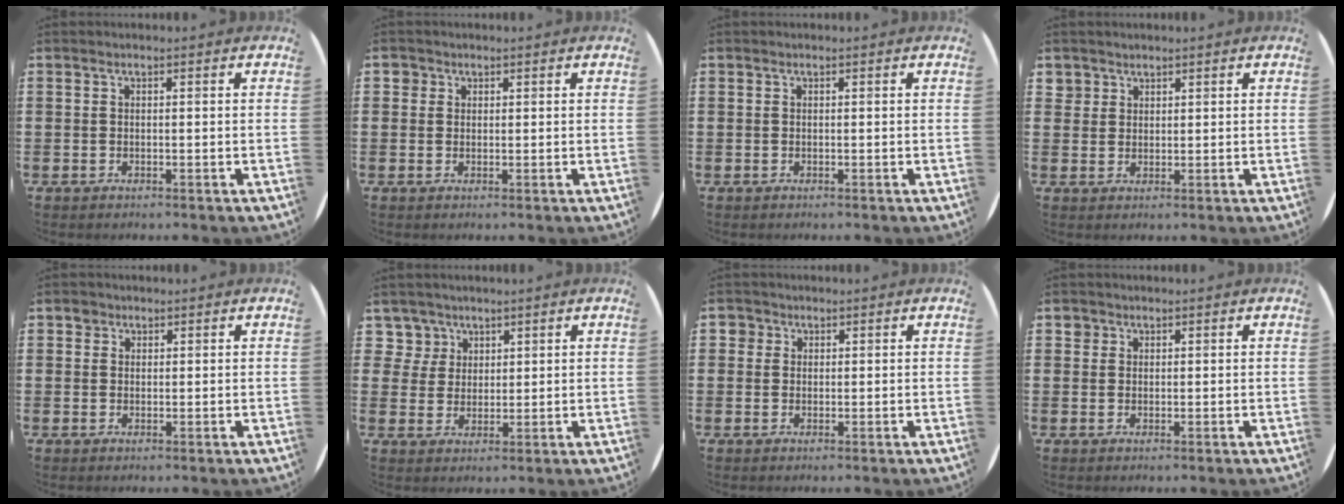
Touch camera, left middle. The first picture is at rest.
{"total": 1.3, "force": [0.9, 0.9, 0.0], "torque": [0.007, 0.001, 0.016]}
{"total": 0.0}
{"total": 2.1, "force": [1.6, 1.3, 0.1], "torque": [0.003, 0.001, 0.031]}
{"total": 1.5, "force": [1.1, 1.0, 0.1], "torque": [0.013, -0.002, 0.018]}
{"total": 4.1, "force": [2.5, 3.3, 0.2], "torque": [-0.014, 0.009, 0.046]}
{"total": 1.6, "force": [1.0, 1.2, 0.1], "torque": [0.004, 0.004, 0.017]}
{"total": 1.3, "force": [1.0, 0.9, -0.1], "torque": [0.008, -0.001, 0.019]}